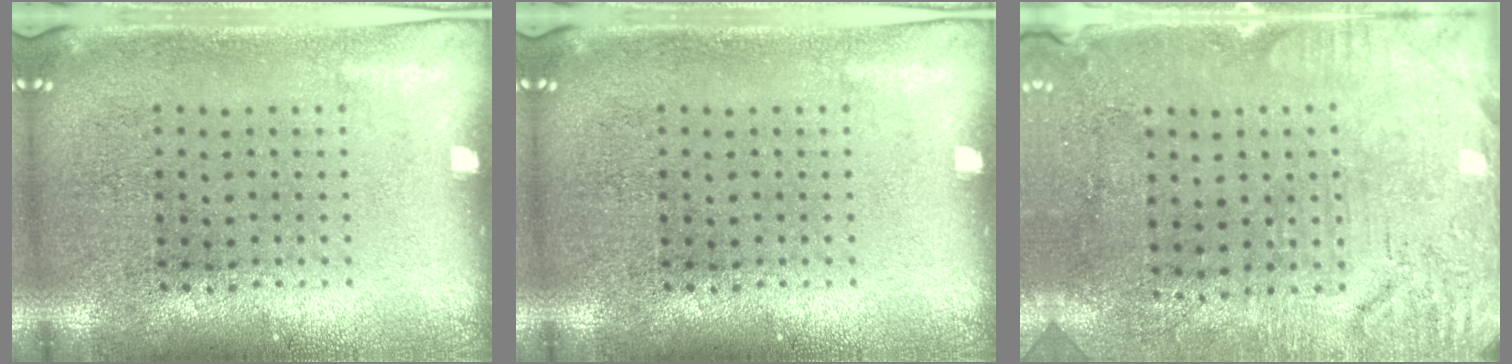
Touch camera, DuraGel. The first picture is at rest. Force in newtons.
{"total": 0.0}
{"total": 3.1, "press": 2.6, "slide": 1.6}